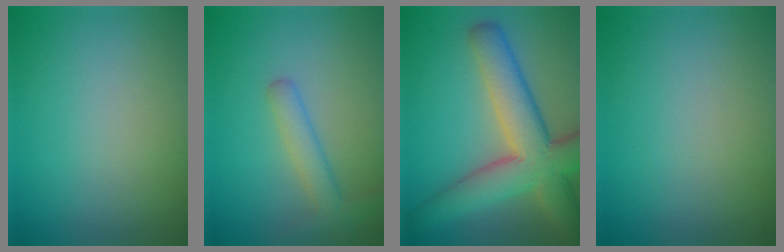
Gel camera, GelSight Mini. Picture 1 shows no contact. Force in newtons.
{"total": 2.6, "press": 2.6, "slide": 0.1}
{"total": 9.2, "press": 9.1, "slide": 0.7}
{"total": 0.0}